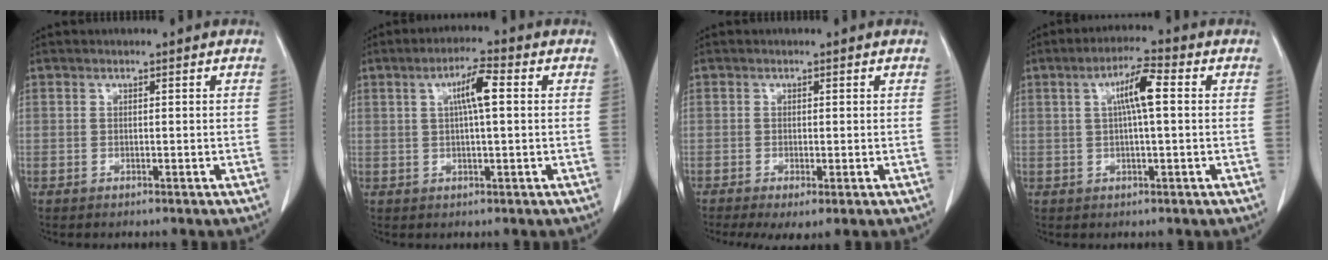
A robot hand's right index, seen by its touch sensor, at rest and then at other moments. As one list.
[{"total": 5.3, "force": [1.2, 0.5, 5.2], "torque": [-0.093, 0.009, 0.020]}, {"total": 3.7, "force": [-1.8, 1.1, 3.0], "torque": [-0.050, -0.012, -0.027]}, {"total": 6.0, "force": [1.2, 0.6, 5.9], "torque": [-0.106, 0.013, 0.019]}]